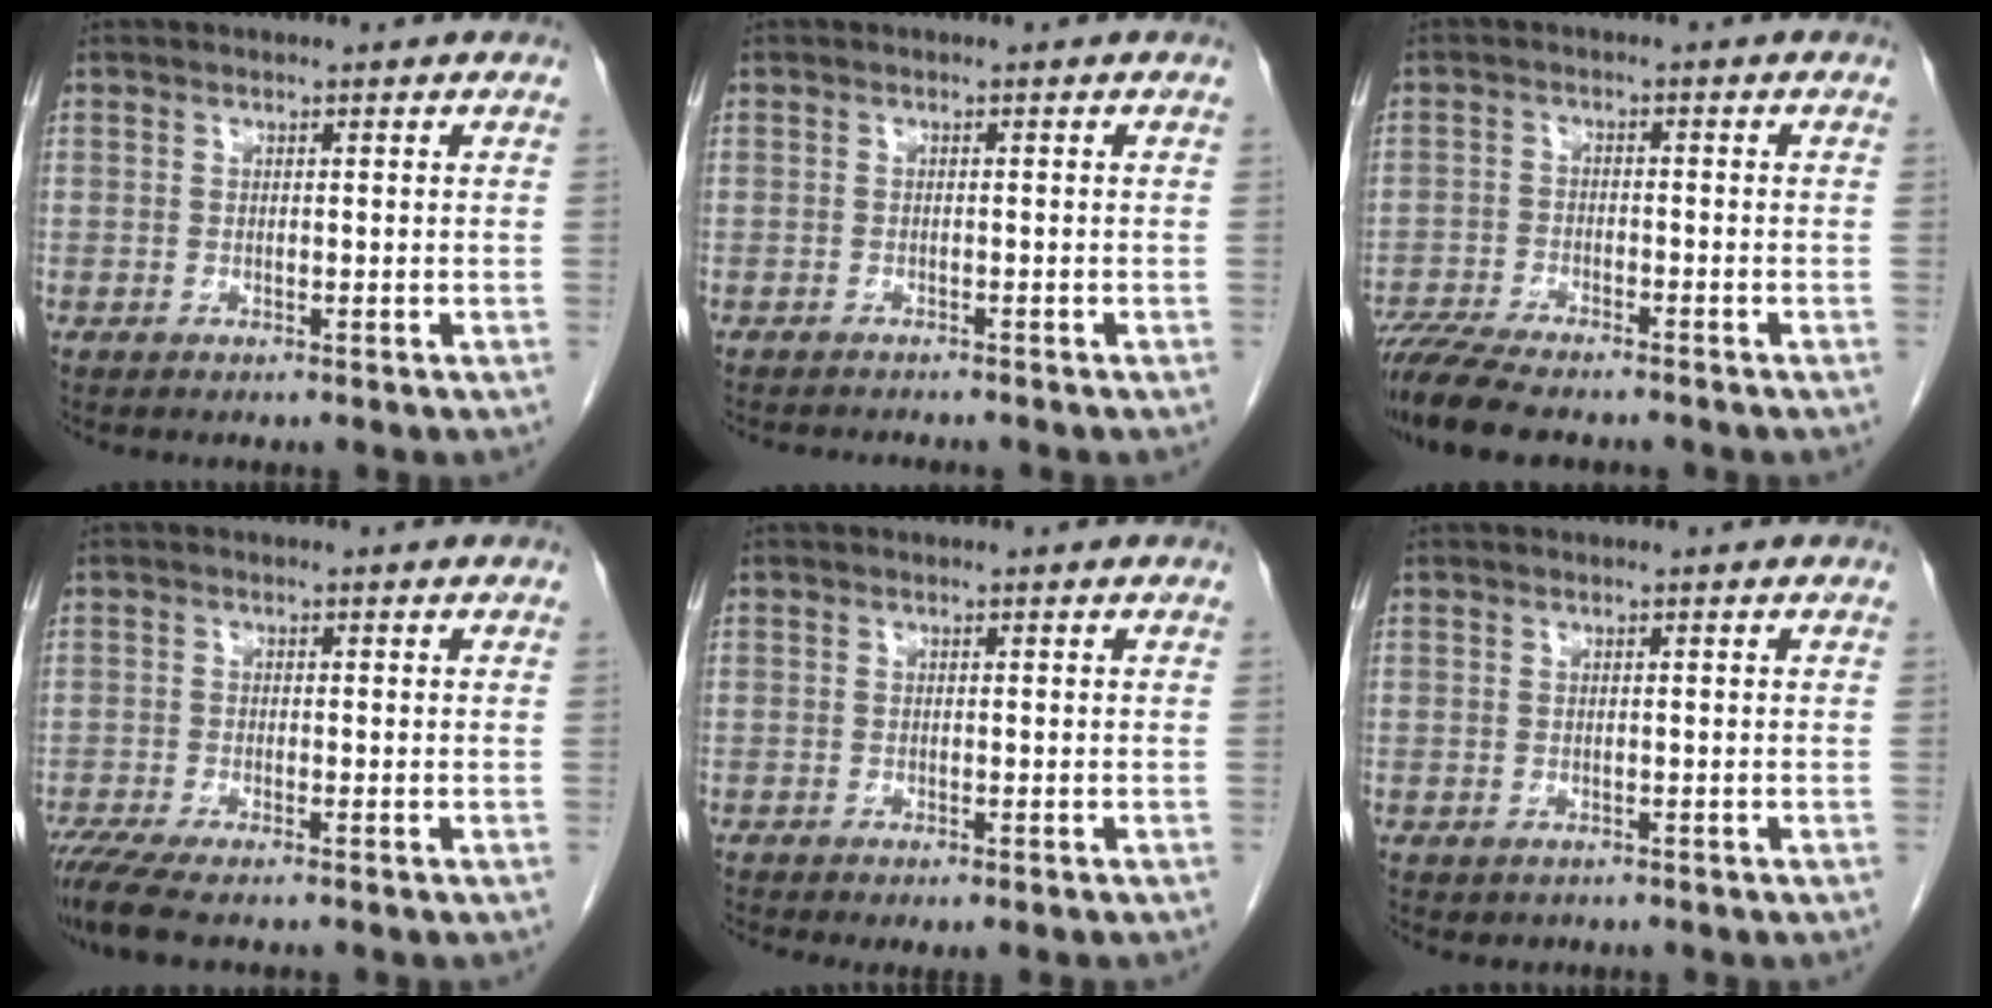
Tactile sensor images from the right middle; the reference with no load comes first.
{"total": 3.5, "force": [-3.3, 0.3, 1.1], "torque": [-0.014, -0.007, -0.045]}
{"total": 10.3, "force": [-8.9, 1.7, 4.9], "torque": [-0.081, -0.016, -0.144]}
{"total": 5.0, "force": [-4.0, 0.4, 3.0], "torque": [-0.058, -0.014, -0.073]}
{"total": 2.1, "force": [-1.7, 0.4, 1.2], "torque": [-0.012, -0.006, -0.022]}
{"total": 0.5, "force": [-0.2, 0.5, 0.1], "torque": [-0.006, 0.002, 0.002]}